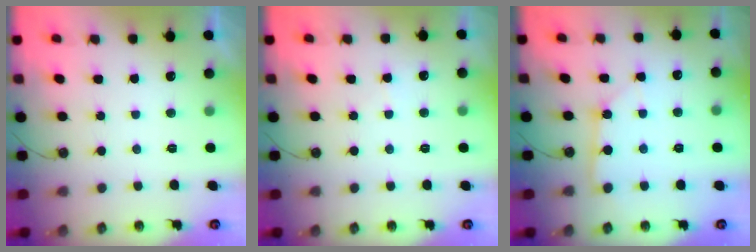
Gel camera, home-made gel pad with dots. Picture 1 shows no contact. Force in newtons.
{"total": 2.8, "press": 2.8, "slide": 0.5}
{"total": 2.9, "press": 2.9, "slide": 0.2}